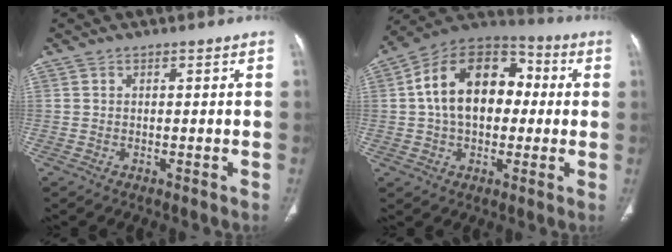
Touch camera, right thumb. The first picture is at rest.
{"total": 18.9, "force": [1.9, 12.6, 13.9], "torque": [-0.203, 0.036, 0.023]}